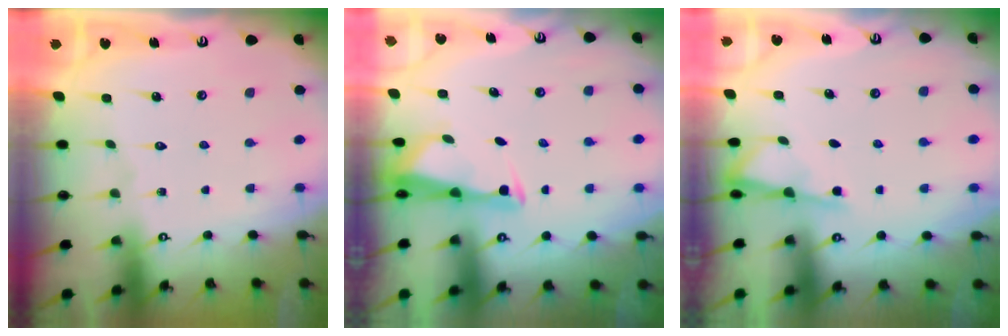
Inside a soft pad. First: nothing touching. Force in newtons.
{"total": 2.9, "press": 2.8, "slide": 0.8}
{"total": 2.9, "press": 2.9, "slide": 0.5}